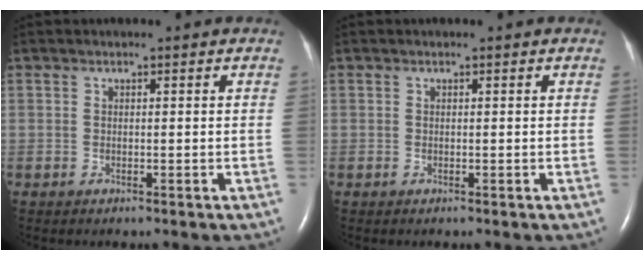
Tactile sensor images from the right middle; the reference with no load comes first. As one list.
[{"total": 0.0}]